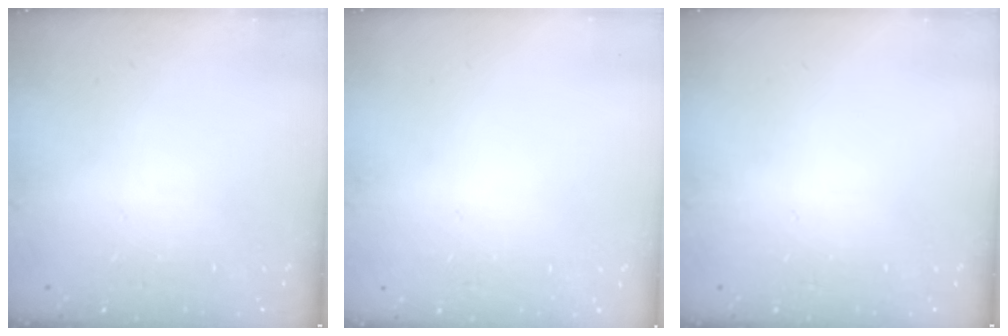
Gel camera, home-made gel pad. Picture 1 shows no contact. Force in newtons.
{"total": 0.0}
{"total": 0.0}